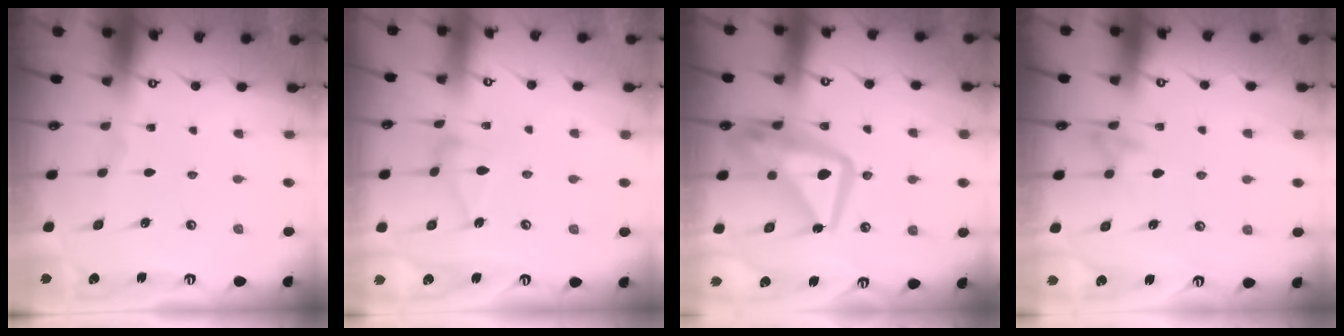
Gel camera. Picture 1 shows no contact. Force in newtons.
{"total": 9.2, "press": 9.2, "slide": 0.4}
{"total": 15.5, "press": 15.4, "slide": 1.7}
{"total": 7.8, "press": 7.8, "slide": 0.8}